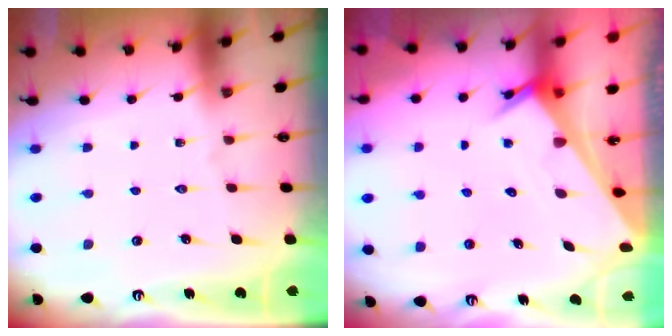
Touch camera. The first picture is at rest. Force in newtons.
{"total": 3.2, "press": 3.2, "slide": 0.2}